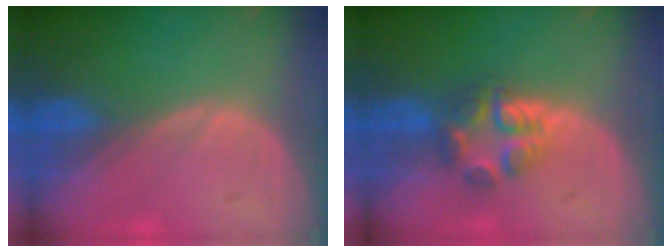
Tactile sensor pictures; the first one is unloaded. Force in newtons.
{"total": 6.0, "press": 5.3, "slide": 2.8}